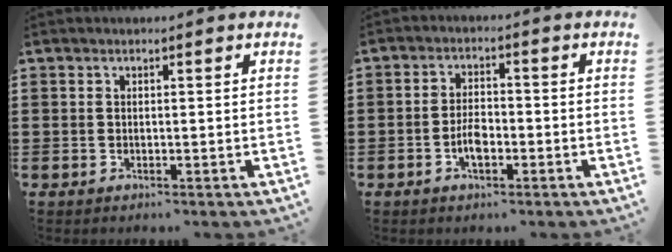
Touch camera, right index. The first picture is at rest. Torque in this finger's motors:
{"motor_torque": [2.14, 0.00, 0.24, 0.04]}